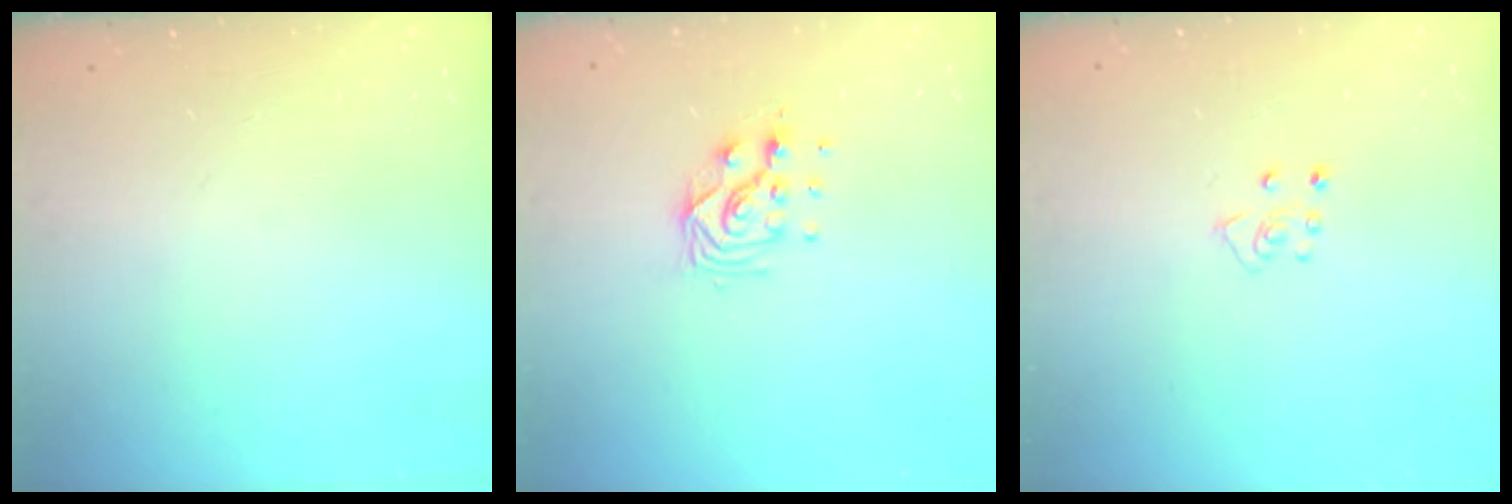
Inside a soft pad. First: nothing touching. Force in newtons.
{"total": 9.6, "press": 9.5, "slide": 0.8}
{"total": 4.2, "press": 4.2, "slide": 0.4}